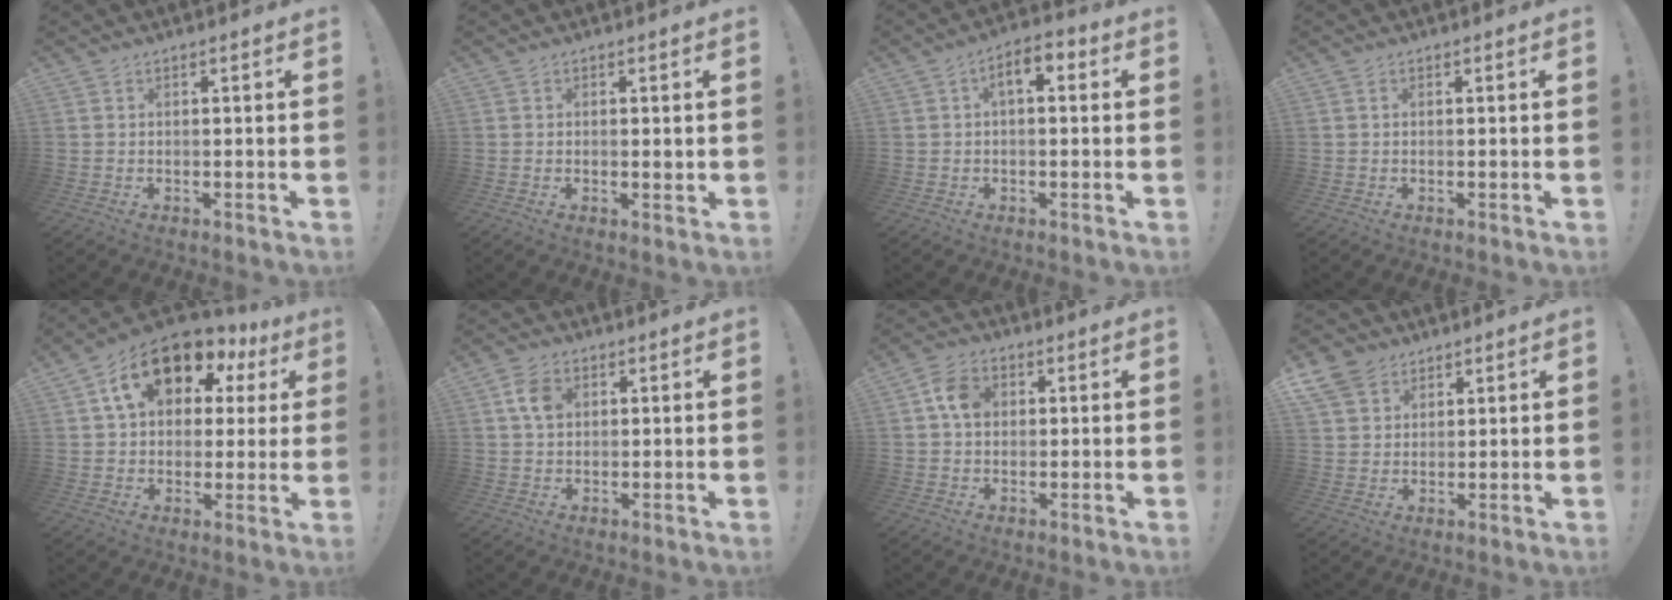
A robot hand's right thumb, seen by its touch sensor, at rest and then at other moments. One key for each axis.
{"total": 1.2, "fx": 0.2, "fy": 0.5, "fz": 1.0, "tx": -0.015, "ty": -0.001, "tz": 0.003}
{"total": 5.9, "fx": 1.1, "fy": 3.0, "fz": 5.0, "tx": -0.067, "ty": -0.002, "tz": 0.015}
{"total": 0.5, "fx": 0.1, "fy": 0.2, "fz": 0.5, "tx": -0.012, "ty": 0.002, "tz": 0.003}
{"total": 17.4, "fx": 9.0, "fy": 10.6, "fz": 10.5, "tx": -0.171, "ty": -0.038, "tz": 0.160}
{"total": 6.5, "fx": 1.9, "fy": 4.8, "fz": 3.9, "tx": -0.059, "ty": 0.007, "tz": 0.036}
{"total": 7.2, "fx": 1.4, "fy": 5.5, "fz": 4.4, "tx": -0.069, "ty": 0.009, "tz": 0.029}
{"total": 8.0, "fx": 5.0, "fy": 5.7, "fz": 2.4, "tx": -0.048, "ty": -0.022, "tz": 0.102}